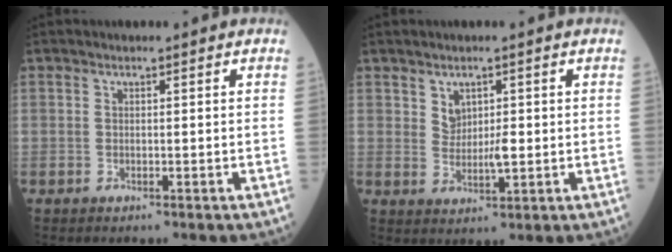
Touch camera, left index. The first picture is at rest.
{"total": 3.3, "force": [0.9, 1.9, 2.5], "torque": [-0.051, 0.004, 0.024]}